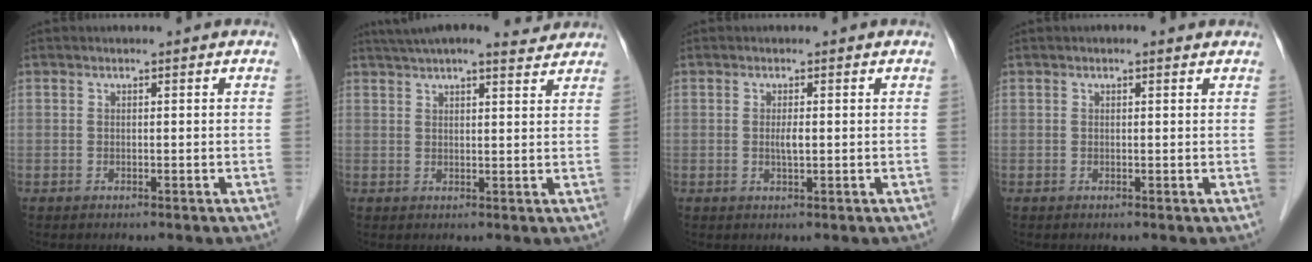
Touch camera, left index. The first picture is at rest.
{"total": 11.5, "force": [10.3, 1.6, 4.8], "torque": [-0.078, 0.028, 0.137]}
{"total": 1.4, "force": [0.0, 0.2, 1.4], "torque": [-0.027, -0.003, -0.001]}
{"total": 0.8, "force": [0.5, 0.3, 0.5], "torque": [-0.013, 0.006, 0.003]}